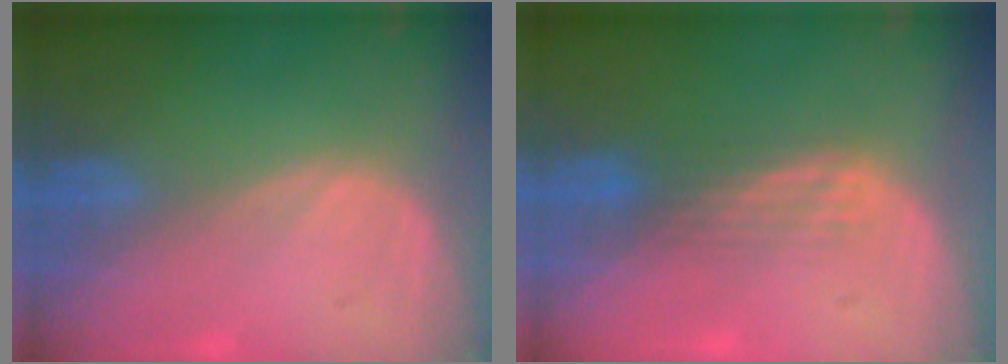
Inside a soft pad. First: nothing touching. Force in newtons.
{"total": 2.8, "press": 2.5, "slide": 1.3}